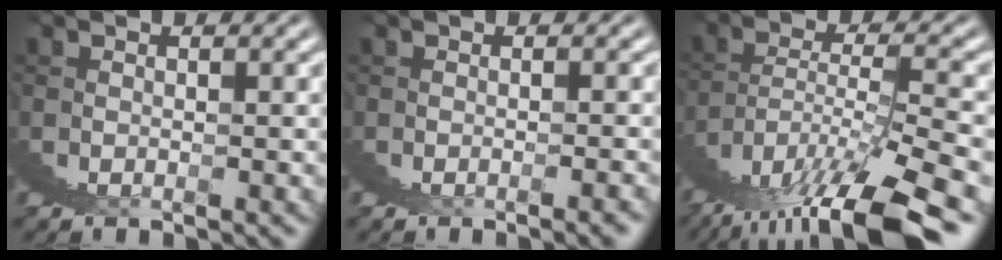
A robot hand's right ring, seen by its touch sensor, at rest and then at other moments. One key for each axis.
{"total": 1.1, "fx": 0.2, "fy": -1.0, "fz": -0.3, "tx": 0.013, "ty": 0.008, "tz": 0.002}
{"total": 8.5, "fx": 1.4, "fy": 4.0, "fz": 7.4, "tx": -0.124, "ty": 0.021, "tz": 0.016}